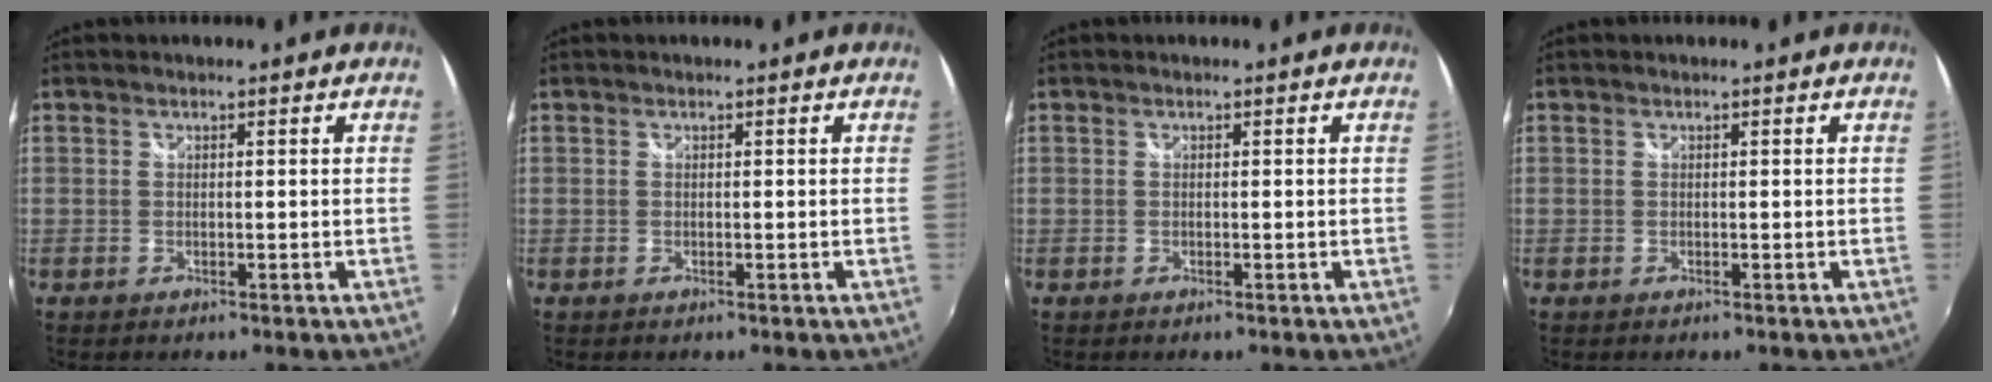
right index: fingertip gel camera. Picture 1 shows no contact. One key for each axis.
{"total": 0.0}
{"total": 0.0}
{"total": 0.0}